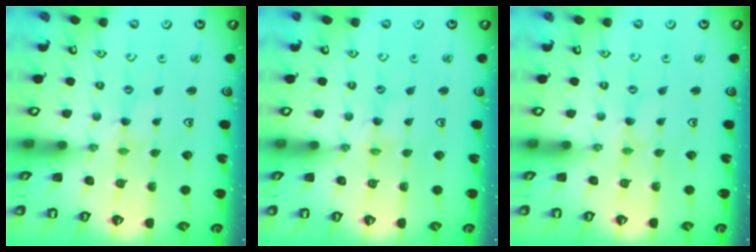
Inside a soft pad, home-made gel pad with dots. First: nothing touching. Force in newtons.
{"total": 0.0}
{"total": 0.0}